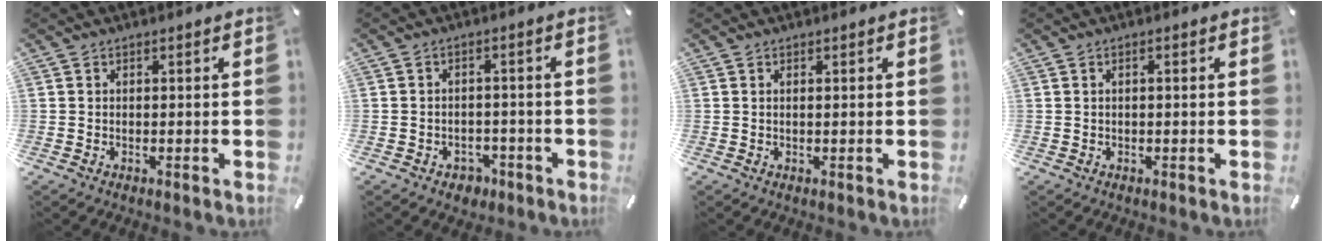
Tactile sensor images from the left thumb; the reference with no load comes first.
{"total": 3.8, "force": [-2.1, 2.9, 1.2], "torque": [-0.017, 0.012, -0.038]}
{"total": 0.6, "force": [0.1, 0.0, 0.5], "torque": [-0.009, -0.002, 0.002]}
{"total": 1.0, "force": [-0.2, 0.3, 0.9], "torque": [-0.016, 0.001, -0.003]}